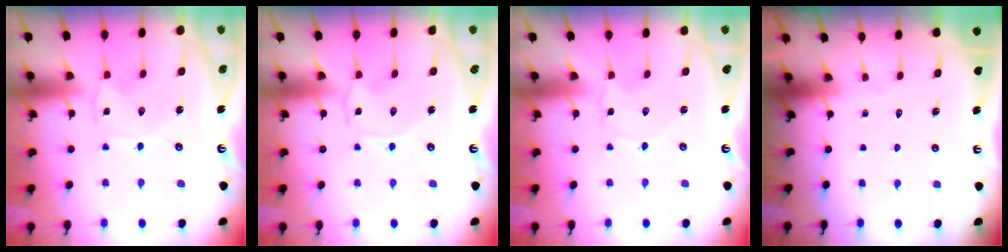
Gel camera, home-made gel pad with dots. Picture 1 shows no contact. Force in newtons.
{"total": 0.6, "press": 0.6, "slide": 0.0}
{"total": 0.6, "press": 0.6, "slide": 0.1}
{"total": 0.0}